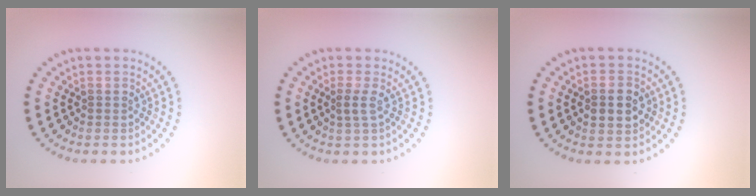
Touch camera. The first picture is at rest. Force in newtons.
{"total": 1.1, "press": 0.8, "slide": 0.7}
{"total": 2.3, "press": 2.3, "slide": 0.1}